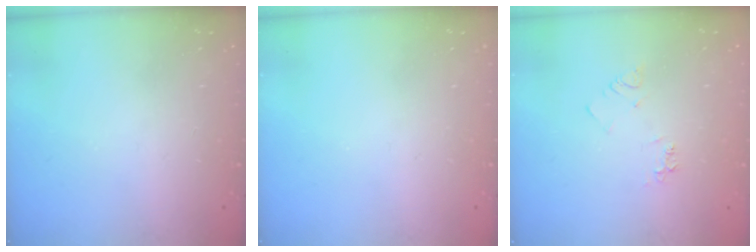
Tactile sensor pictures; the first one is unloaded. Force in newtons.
{"total": 0.0}
{"total": 4.6, "press": 4.6, "slide": 0.5}